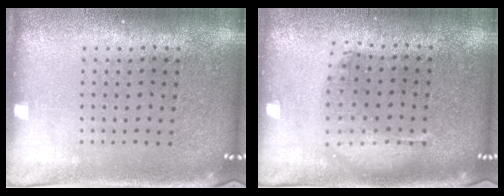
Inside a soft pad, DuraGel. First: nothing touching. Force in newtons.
{"total": 1.5, "press": 1.4, "slide": 0.7}